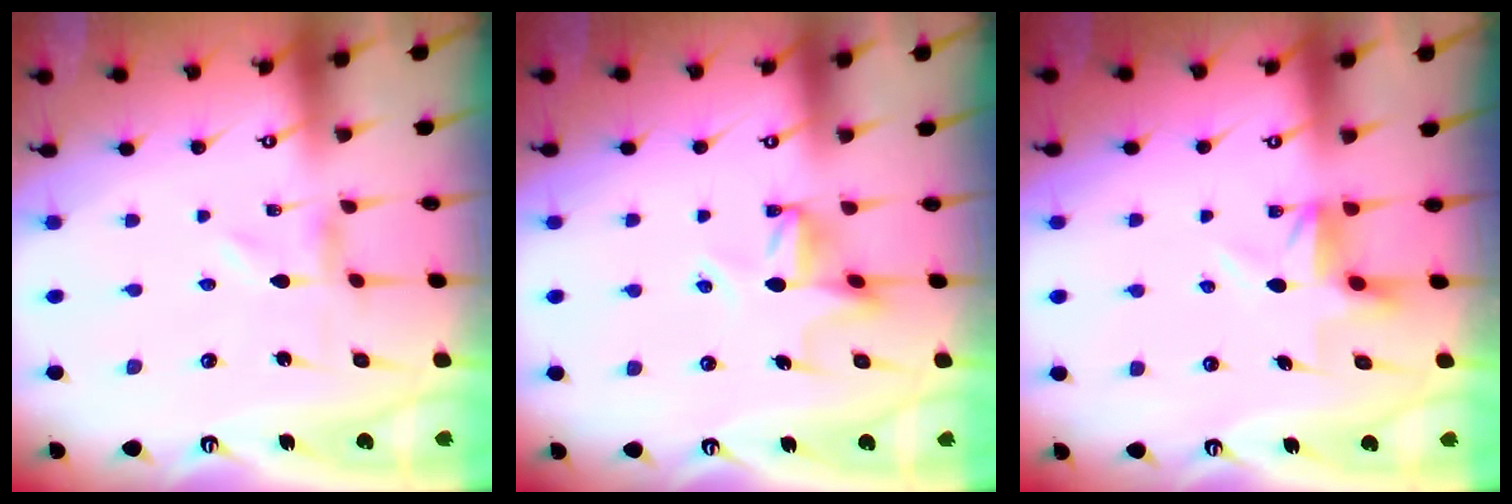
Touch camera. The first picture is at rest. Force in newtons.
{"total": 7.2, "press": 7.1, "slide": 1.1}
{"total": 4.6, "press": 4.6, "slide": 0.1}